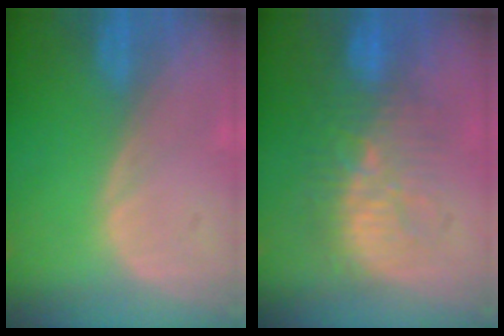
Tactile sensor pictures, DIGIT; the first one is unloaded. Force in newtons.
{"total": 9.2, "press": 9.0, "slide": 2.0}